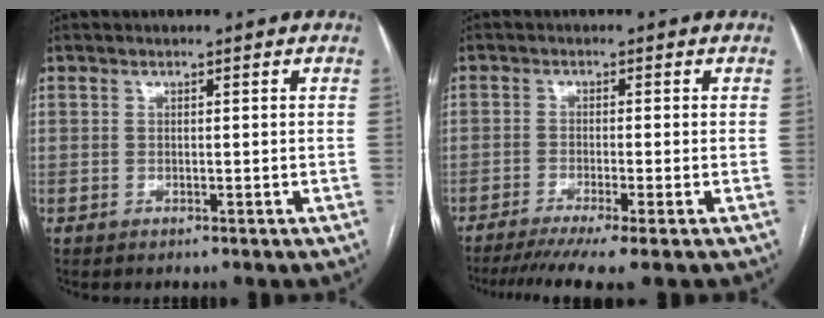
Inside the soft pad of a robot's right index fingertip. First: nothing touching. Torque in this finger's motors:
{"motor_torque": [1.17, -0.91, 0.41, 0.09]}